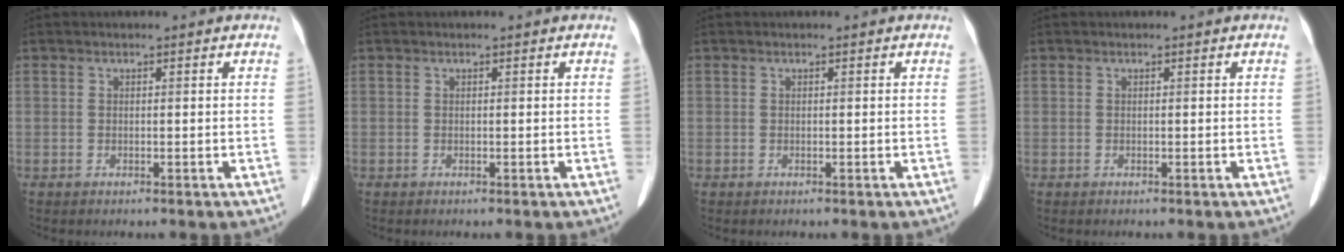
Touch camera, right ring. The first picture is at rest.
{"total": 0.0}
{"total": 0.0}
{"total": 0.0}